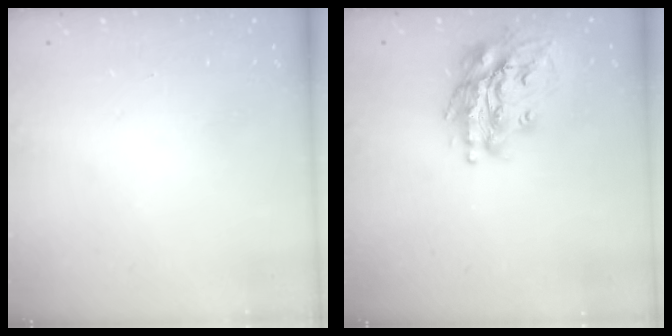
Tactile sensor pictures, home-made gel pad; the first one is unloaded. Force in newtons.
{"total": 17.6, "press": 17.4, "slide": 2.6}